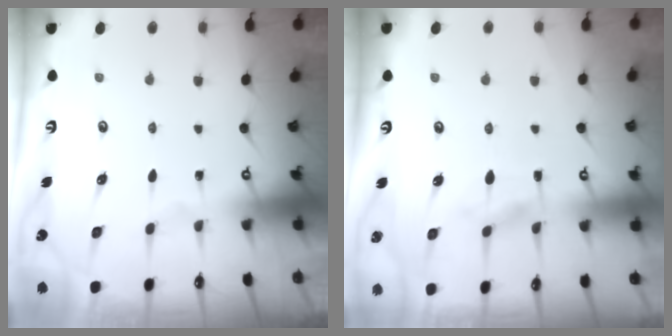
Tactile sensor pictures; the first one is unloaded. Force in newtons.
{"total": 1.8, "press": 1.5, "slide": 1.0}